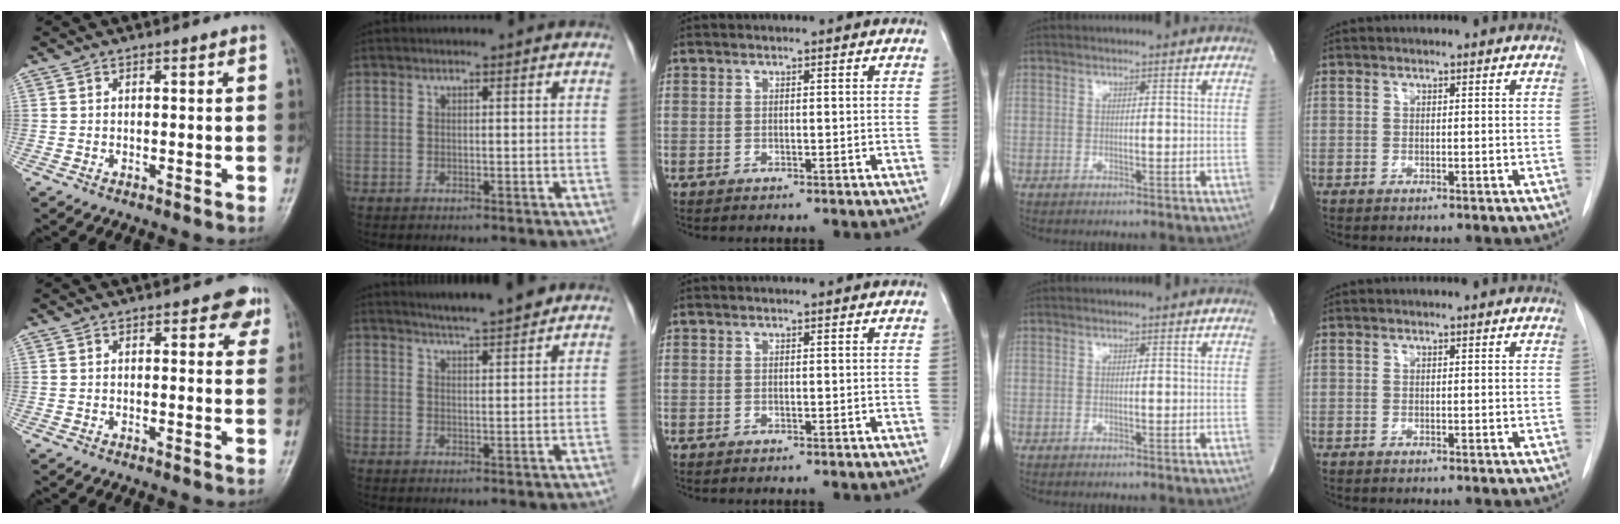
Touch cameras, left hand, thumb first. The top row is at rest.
{"thumb": {"total": 3.8, "force": [2.3, 2.1, 2.1], "torque": [0.009, -0.007, 0.022]}, "index": {"total": 6.6, "force": [5.9, 0.0, 3.0], "torque": [-0.053, 0.006, 0.087]}}